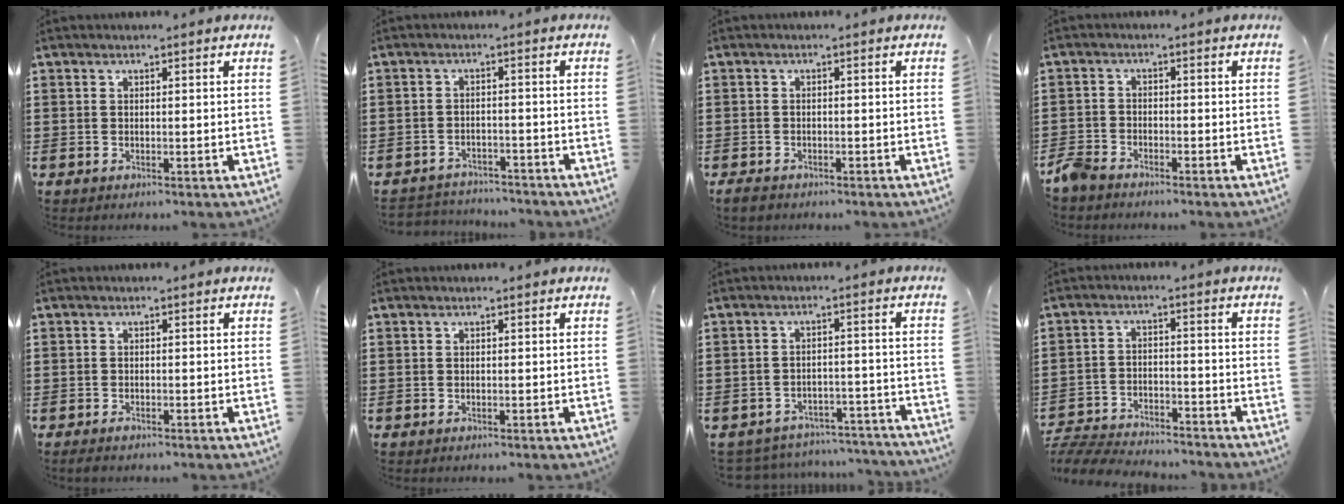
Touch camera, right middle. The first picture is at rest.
{"total": 2.8, "force": [-2.8, 0.5, -0.1], "torque": [-0.007, -0.002, -0.060]}
{"total": 1.3, "force": [-1.1, 0.6, 0.4], "torque": [-0.011, 0.001, -0.022]}
{"total": 3.2, "force": [-3.0, 0.9, 0.7], "torque": [-0.045, -0.007, -0.071]}
{"total": 0.7, "force": [-0.6, 0.2, 0.3], "torque": [-0.008, -0.005, -0.011]}
{"total": 0.0}
{"total": 4.2, "force": [-4.1, 0.5, 0.0], "torque": [-0.006, 0.006, -0.088]}
{"total": 6.4, "force": [-6.3, 0.7, 0.9], "torque": [-0.027, 0.007, -0.128]}